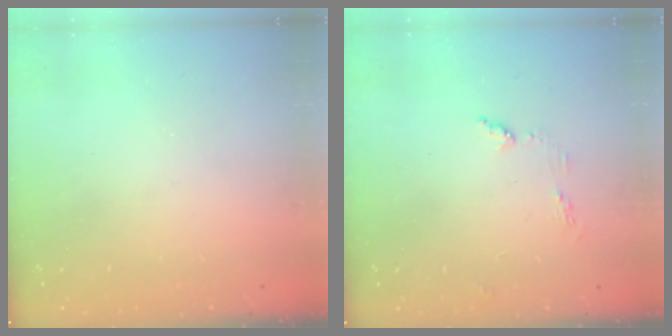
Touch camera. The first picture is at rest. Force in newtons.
{"total": 5.3, "press": 5.2, "slide": 0.6}